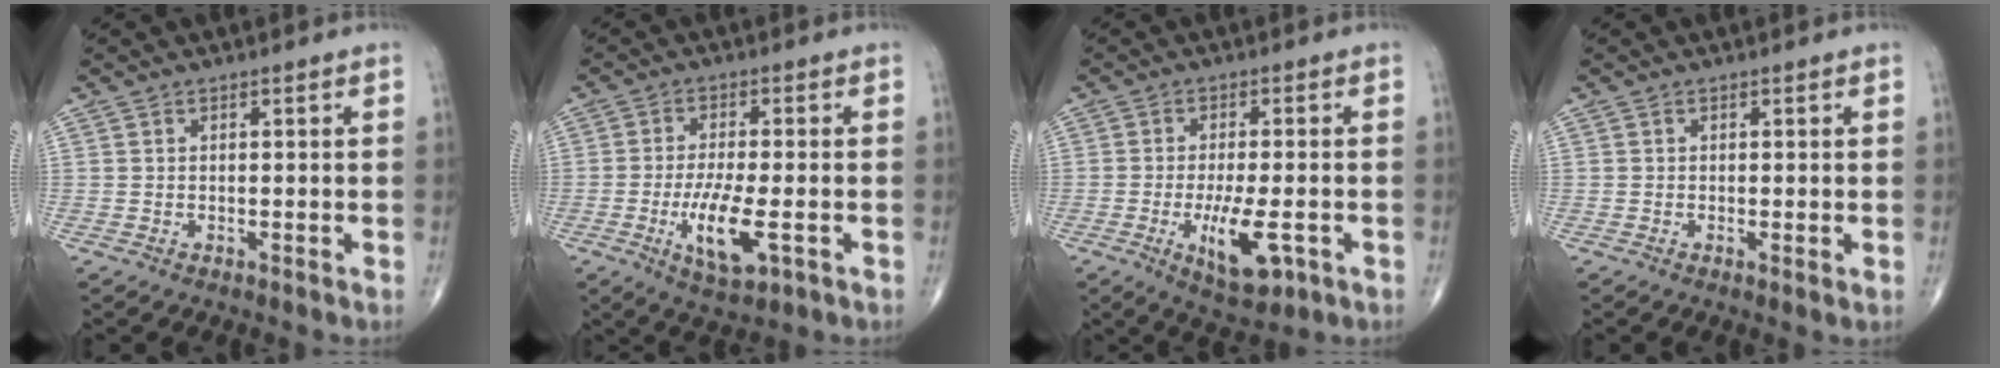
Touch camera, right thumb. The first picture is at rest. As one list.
[{"total": 9.2, "force": [-2.7, 2.9, 8.3], "torque": [-0.158, -0.007, -0.044]}, {"total": 9.3, "force": [-3.1, 3.3, 8.2], "torque": [-0.136, -0.009, -0.042]}, {"total": 0.8, "force": [-0.1, 0.1, 0.8], "torque": [-0.020, -0.004, -0.004]}]